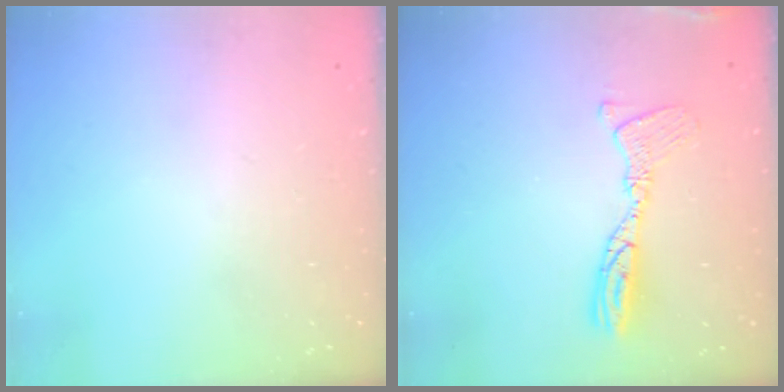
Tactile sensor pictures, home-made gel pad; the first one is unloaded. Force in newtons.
{"total": 12.4, "press": 12.4, "slide": 1.1}